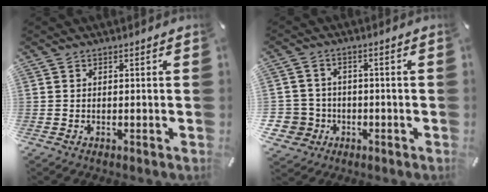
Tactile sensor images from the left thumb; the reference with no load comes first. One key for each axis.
{"total": 6.4, "fx": -1.8, "fy": 6.0, "fz": 1.0, "tx": -0.053, "ty": 0.014, "tz": -0.035}